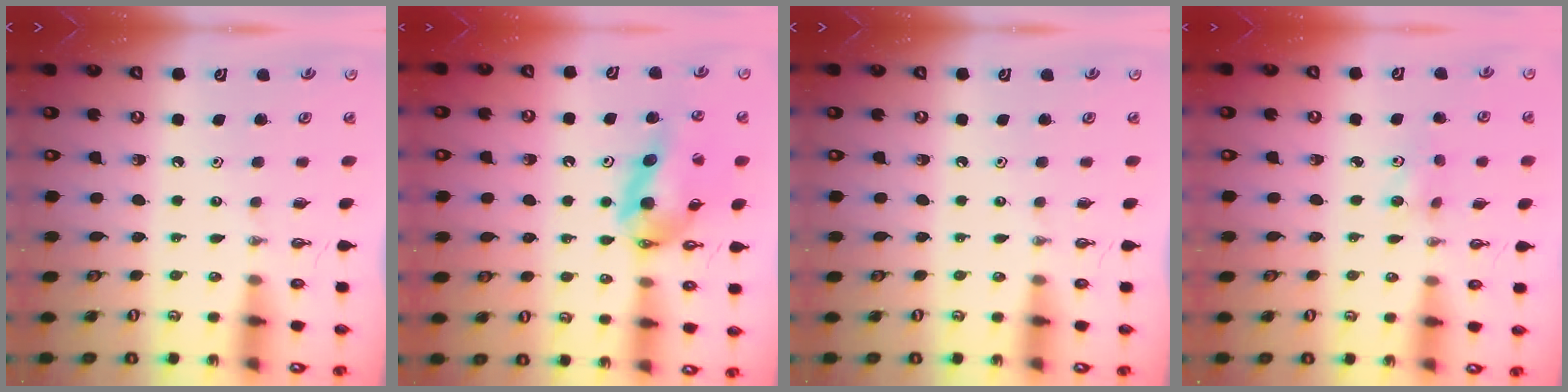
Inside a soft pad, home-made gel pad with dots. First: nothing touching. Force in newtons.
{"total": 12.9, "press": 12.8, "slide": 1.7}
{"total": 0.0}
{"total": 6.2, "press": 5.5, "slide": 2.9}